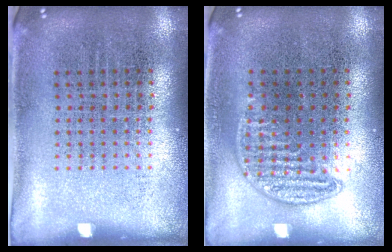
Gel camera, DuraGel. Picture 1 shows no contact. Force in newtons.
{"total": 1.0, "press": 0.8, "slide": 0.4}